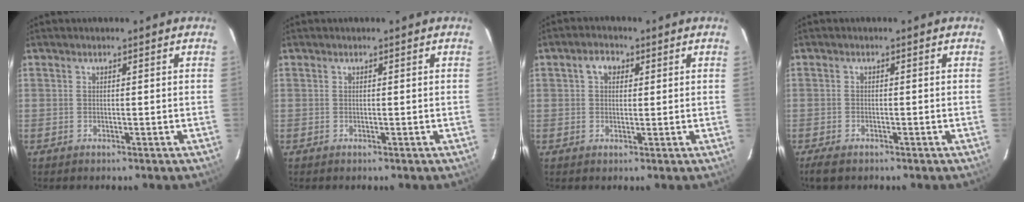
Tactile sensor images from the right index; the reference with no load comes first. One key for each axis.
{"total": 0.0}
{"total": 3.1, "fx": 1.0, "fy": 2.4, "fz": 1.6, "tx": -0.025, "ty": 0.013, "tz": 0.017}
{"total": 3.0, "fx": -2.3, "fy": 1.2, "fz": 1.5, "tx": -0.040, "ty": -0.009, "tz": -0.043}